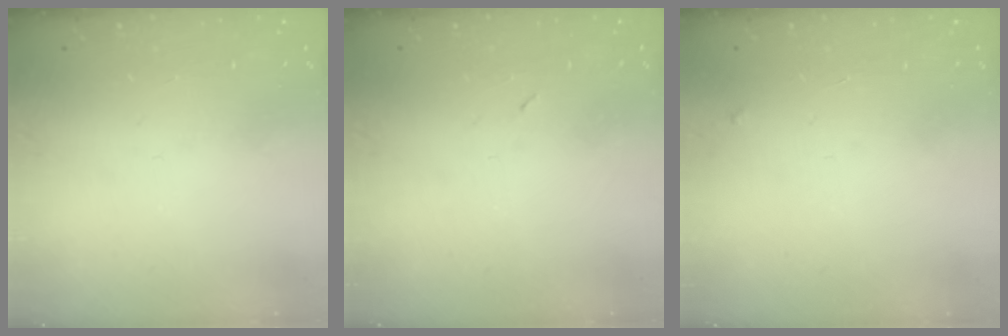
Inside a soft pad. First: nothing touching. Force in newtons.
{"total": 2.2, "press": 2.1, "slide": 0.9}
{"total": 2.5, "press": 2.4, "slide": 0.4}